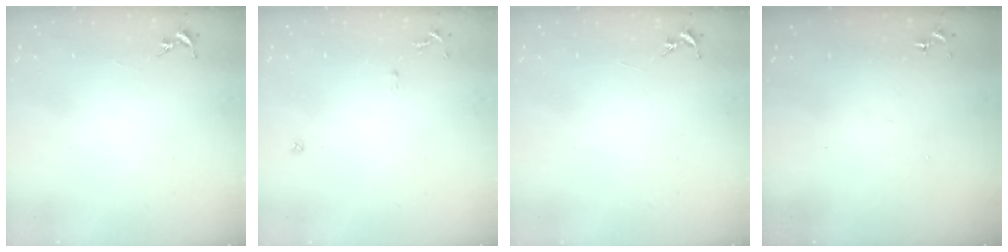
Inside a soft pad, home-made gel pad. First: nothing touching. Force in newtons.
{"total": 5.6, "press": 5.5, "slide": 0.6}
{"total": 0.0}
{"total": 0.0}